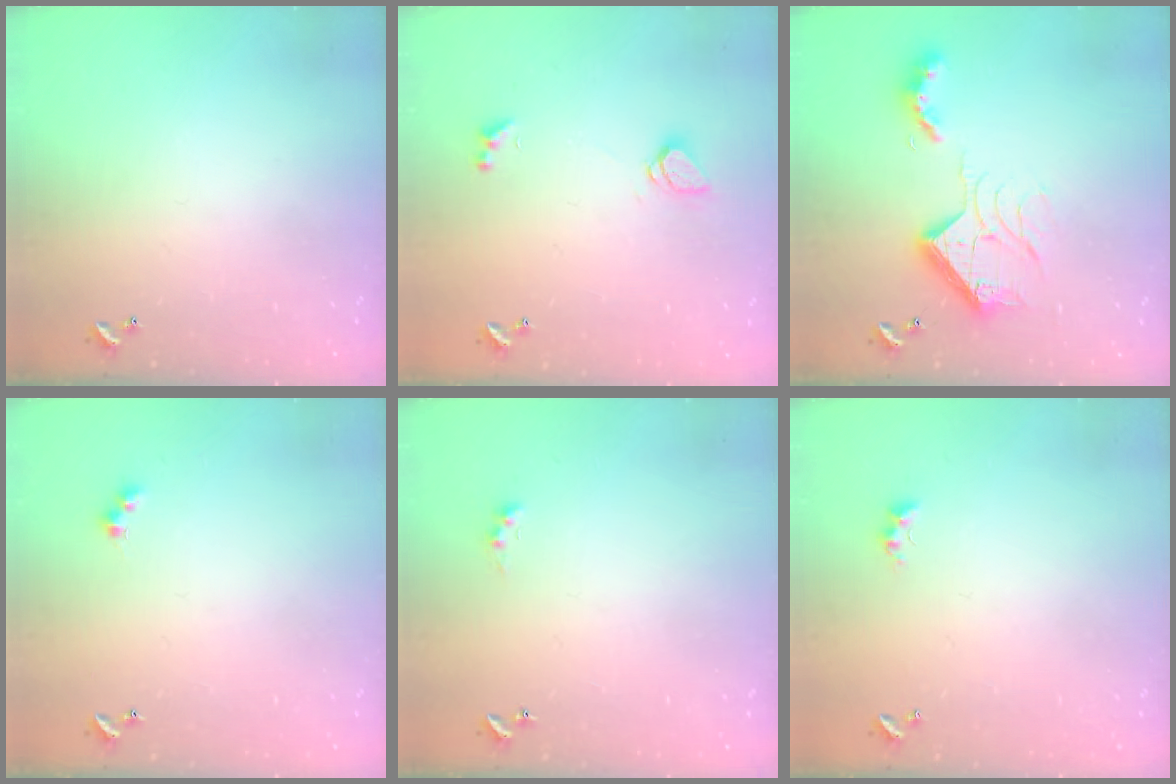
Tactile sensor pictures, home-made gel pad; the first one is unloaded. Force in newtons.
{"total": 1.6, "press": 1.6, "slide": 0.5}
{"total": 15.7, "press": 15.7, "slide": 1.2}
{"total": 3.0, "press": 2.9, "slide": 0.5}
{"total": 0.8, "press": 0.7, "slide": 0.4}
{"total": 2.7, "press": 2.6, "slide": 0.6}